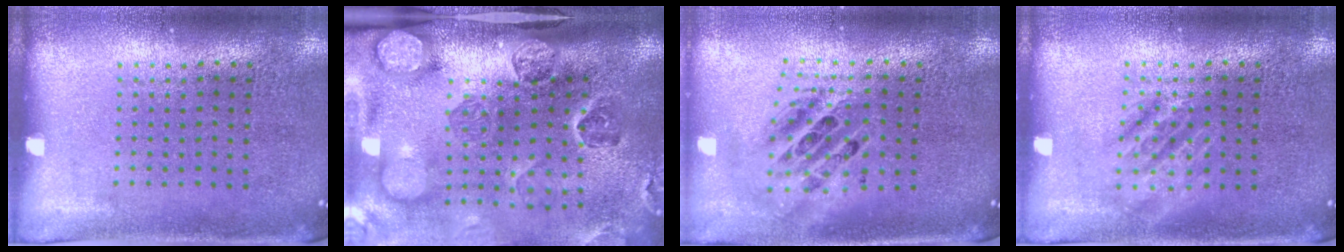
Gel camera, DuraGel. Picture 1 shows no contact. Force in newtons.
{"total": 5.0, "press": 3.7, "slide": 3.5}
{"total": 2.0, "press": 1.6, "slide": 1.2}
{"total": 1.9, "press": 1.9, "slide": 0.3}